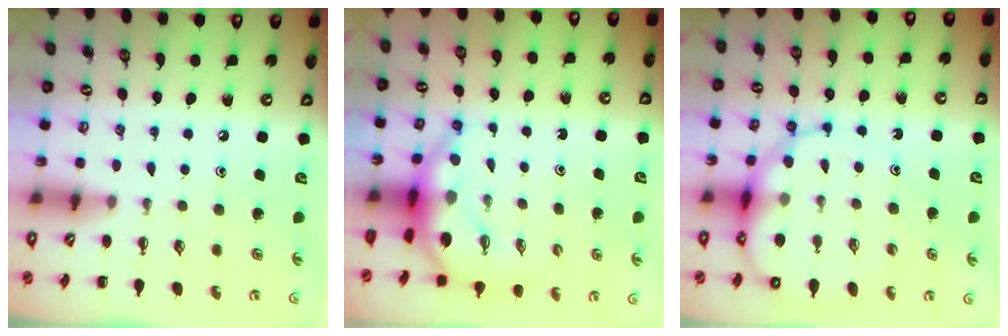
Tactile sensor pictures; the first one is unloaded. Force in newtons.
{"total": 7.0, "press": 6.9, "slide": 1.2}
{"total": 11.9, "press": 11.5, "slide": 3.3}